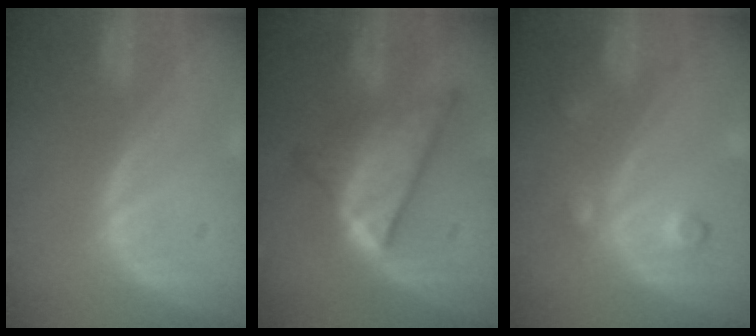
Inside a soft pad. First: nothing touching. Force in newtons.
{"total": 9.1, "press": 9.1, "slide": 0.6}
{"total": 3.5, "press": 3.5, "slide": 0.2}